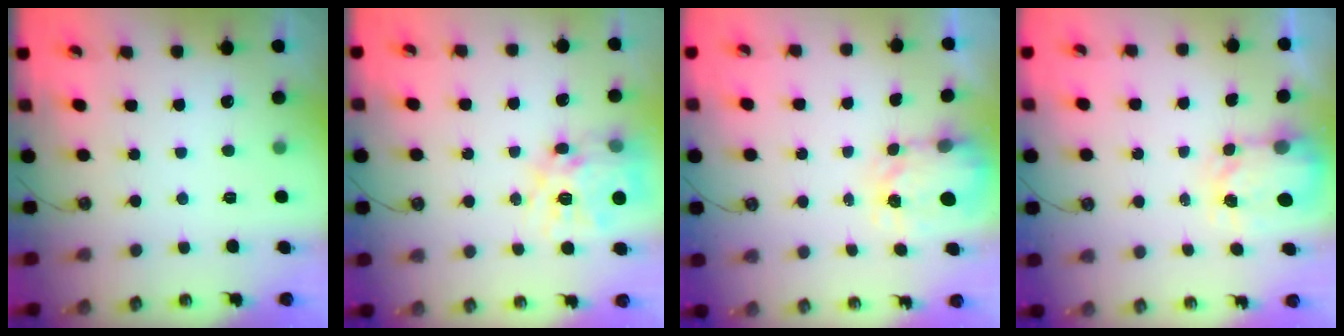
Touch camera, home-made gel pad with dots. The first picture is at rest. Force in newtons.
{"total": 16.2, "press": 16.1, "slide": 1.4}
{"total": 3.6, "press": 3.6, "slide": 0.4}
{"total": 3.9, "press": 3.8, "slide": 0.6}